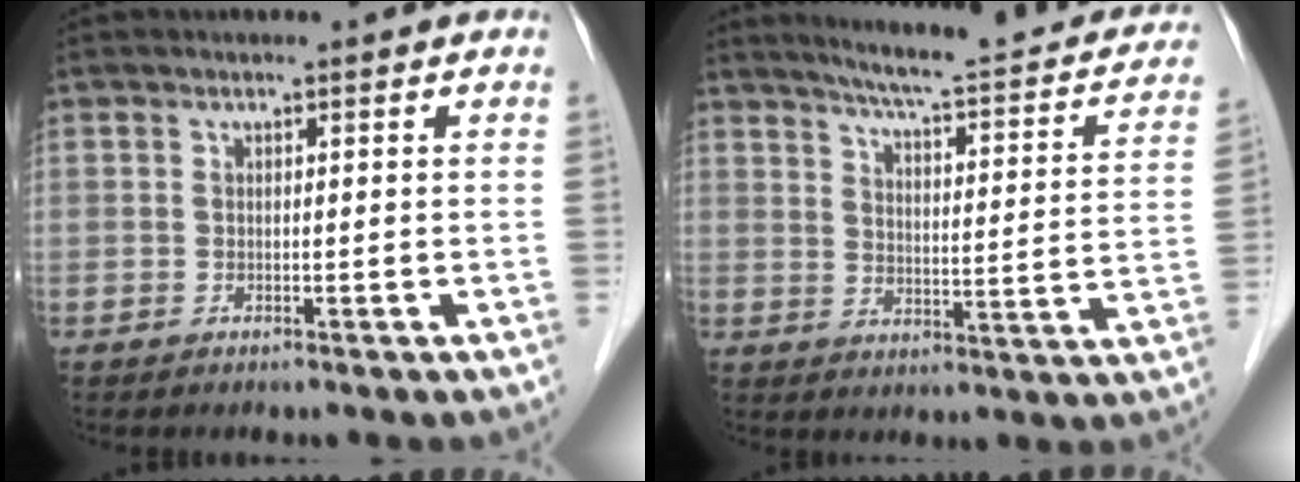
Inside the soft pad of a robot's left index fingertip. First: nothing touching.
{"total": 21.0, "force": [18.2, 2.8, 10.1], "torque": [-0.134, -0.023, 0.218]}